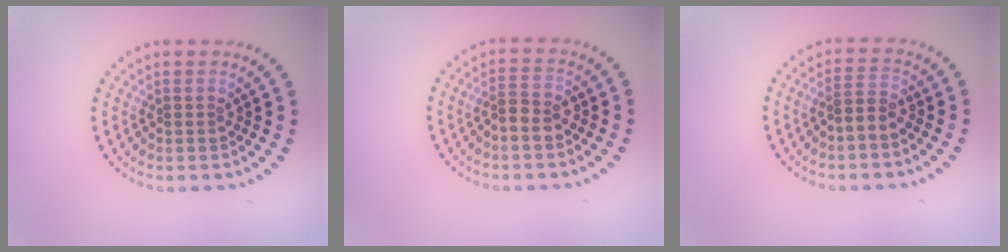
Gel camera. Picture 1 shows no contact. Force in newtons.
{"total": 2.0, "press": 1.9, "slide": 0.7}
{"total": 1.9, "press": 1.7, "slide": 0.9}